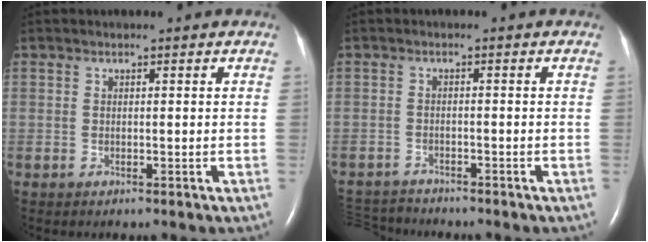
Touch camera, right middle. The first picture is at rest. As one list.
[{"total": 5.3, "force": [-5.2, 0.7, 0.1], "torque": [-0.004, -0.011, -0.092]}]